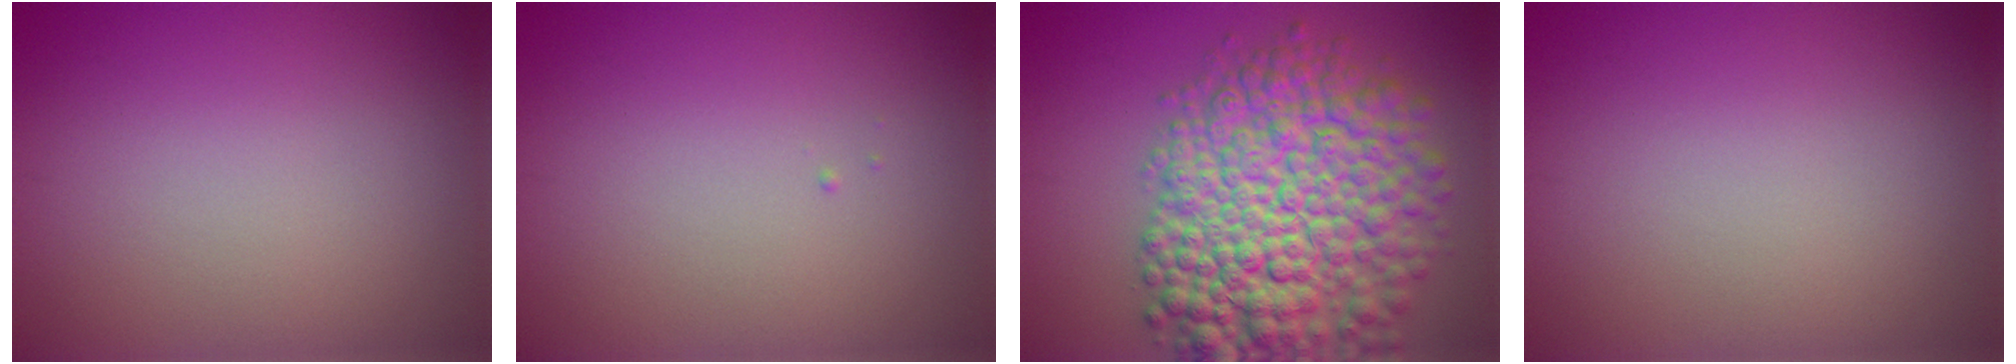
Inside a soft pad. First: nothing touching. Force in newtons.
{"total": 0.0}
{"total": 12.1, "press": 12.1, "slide": 0.4}
{"total": 0.0}